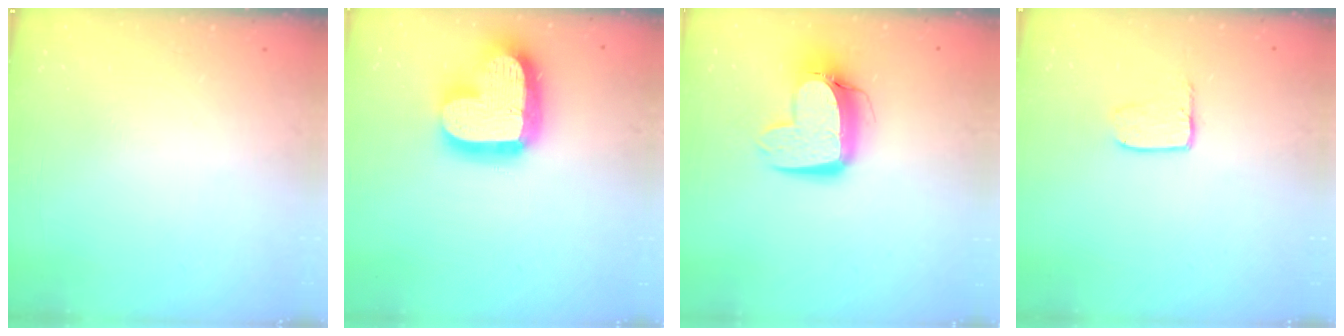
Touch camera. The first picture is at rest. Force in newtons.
{"total": 21.5, "press": 21.4, "slide": 1.8}
{"total": 12.5, "press": 12.4, "slide": 1.2}
{"total": 4.1, "press": 4.1, "slide": 0.3}